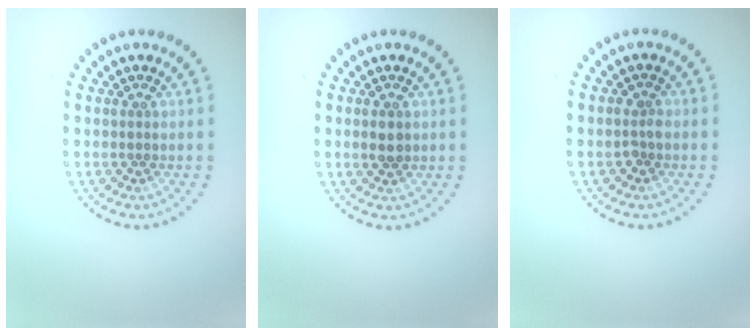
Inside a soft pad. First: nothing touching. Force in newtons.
{"total": 1.5, "press": 1.5, "slide": 0.0}
{"total": 0.9, "press": 0.9, "slide": 0.3}